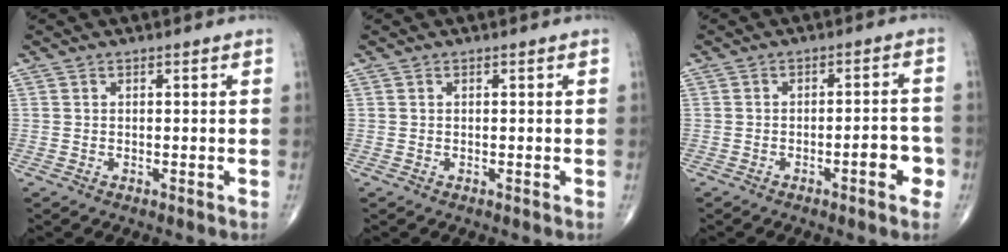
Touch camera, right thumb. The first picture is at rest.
{"total": 0.0}
{"total": 5.8, "force": [-2.4, 1.6, 5.0], "torque": [-0.056, 0.018, -0.030]}